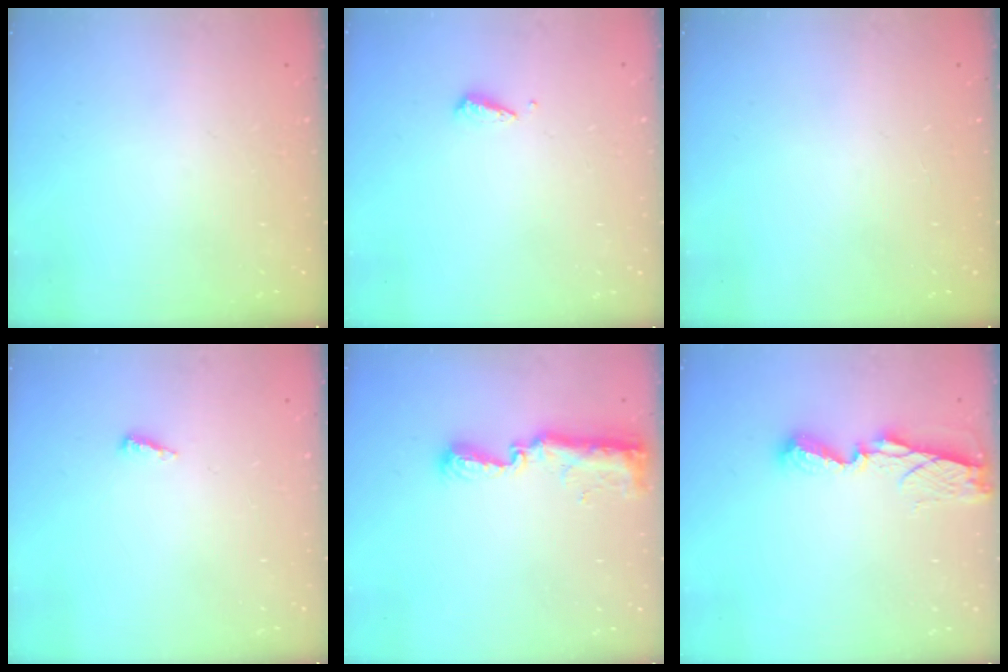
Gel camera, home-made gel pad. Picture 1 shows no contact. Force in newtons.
{"total": 2.9, "press": 2.9, "slide": 0.4}
{"total": 0.0}
{"total": 2.5, "press": 2.5, "slide": 0.2}
{"total": 8.9, "press": 8.9, "slide": 0.8}
{"total": 7.1, "press": 7.1, "slide": 0.2}